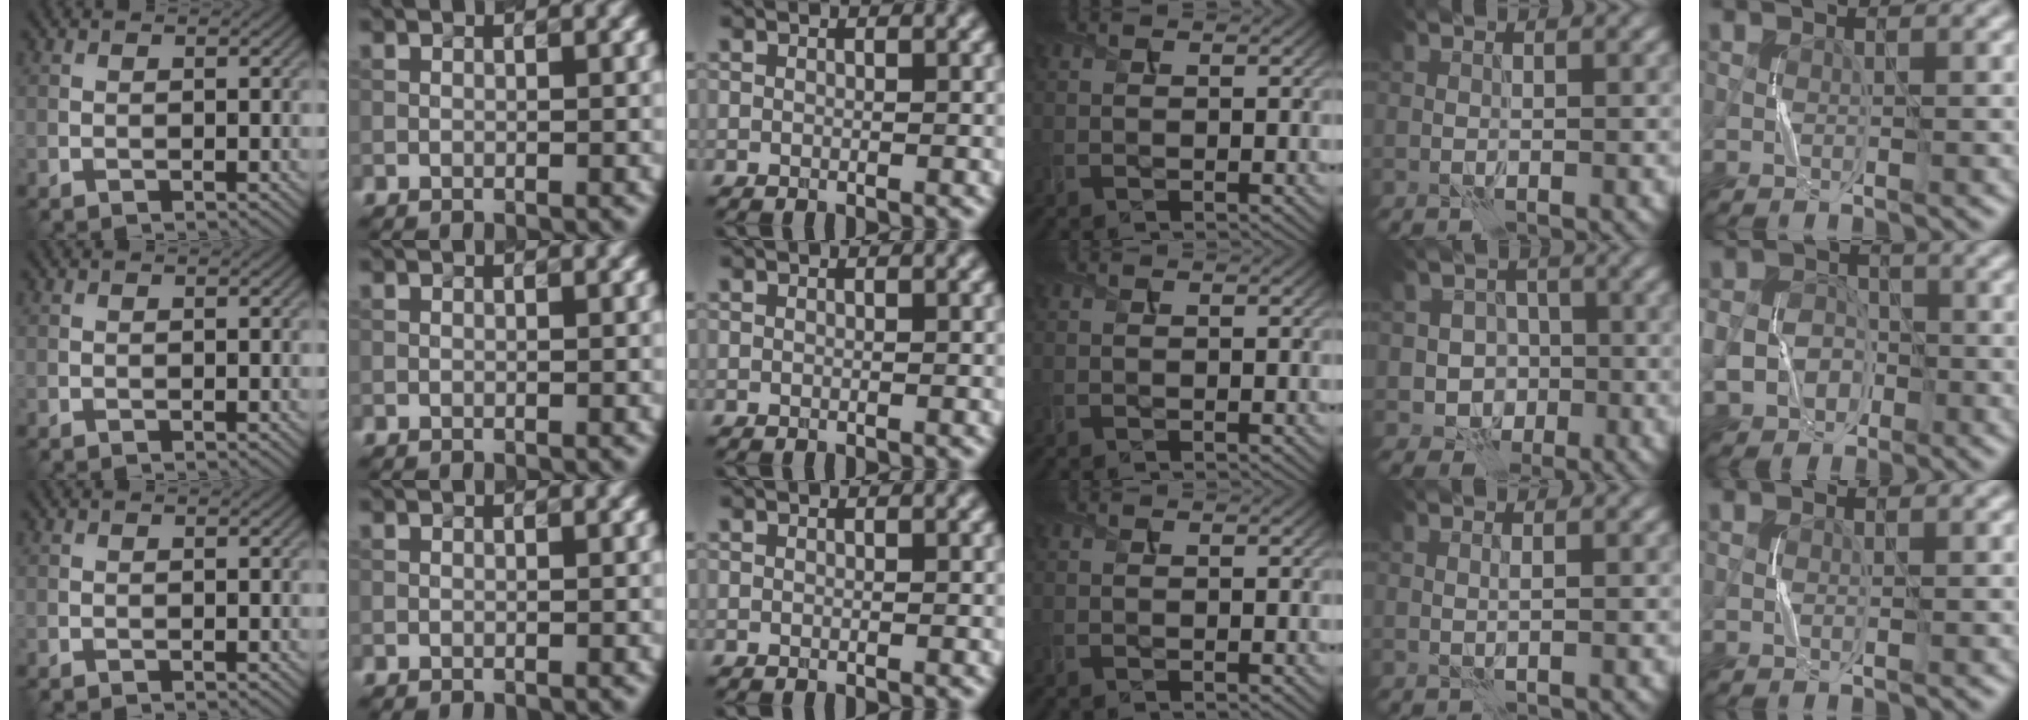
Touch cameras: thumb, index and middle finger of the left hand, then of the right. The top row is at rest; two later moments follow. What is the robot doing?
{"motion": "press", "object": "gel pad"}